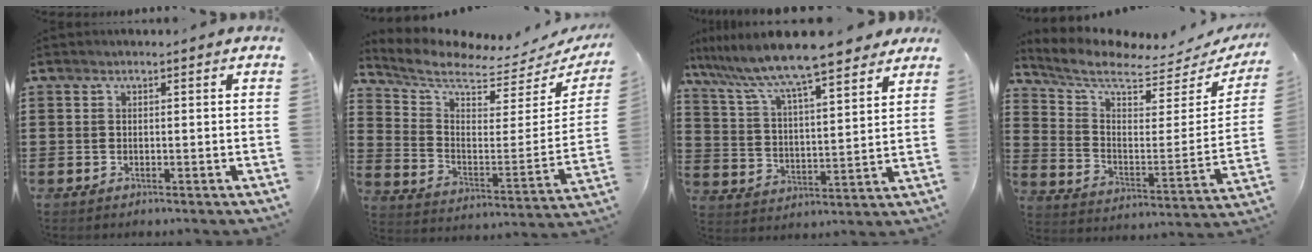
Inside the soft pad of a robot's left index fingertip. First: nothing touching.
{"total": 5.9, "force": [5.3, 1.0, 2.5], "torque": [-0.078, -0.051, 0.088]}
{"total": 9.6, "force": [8.5, 0.4, 4.4], "torque": [-0.121, -0.047, 0.142]}
{"total": 6.9, "force": [5.9, 1.6, 3.1], "torque": [-0.092, -0.045, 0.100]}